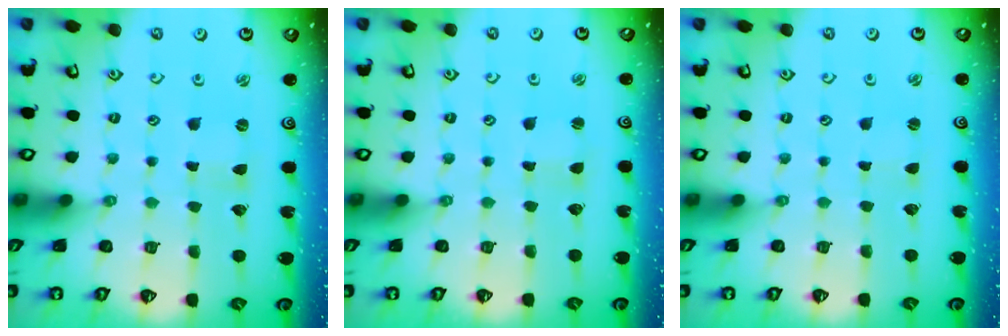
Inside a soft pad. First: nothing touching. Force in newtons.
{"total": 1.4, "press": 1.4, "slide": 0.1}
{"total": 0.0}